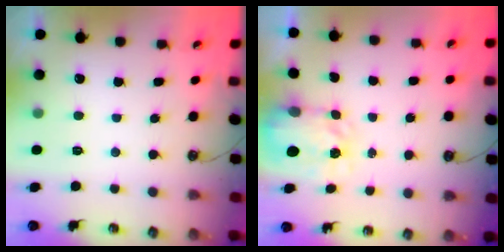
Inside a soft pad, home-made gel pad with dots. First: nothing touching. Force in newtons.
{"total": 3.7, "press": 3.7, "slide": 0.5}